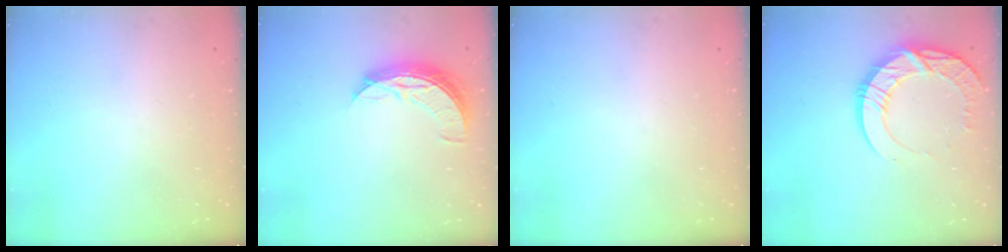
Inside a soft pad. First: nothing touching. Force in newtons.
{"total": 8.4, "press": 8.4, "slide": 0.4}
{"total": 0.0}
{"total": 14.4, "press": 14.4, "slide": 1.4}